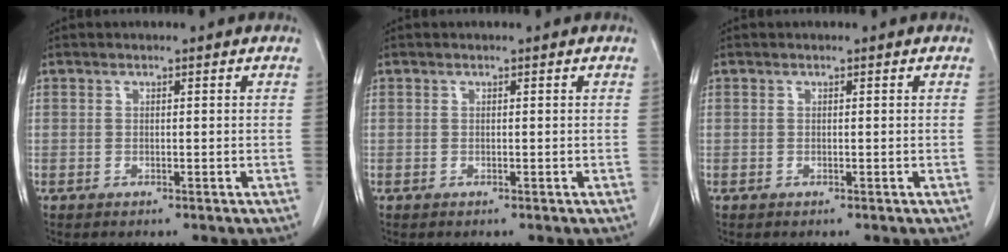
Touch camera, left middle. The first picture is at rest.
{"total": 0.0}
{"total": 0.0}